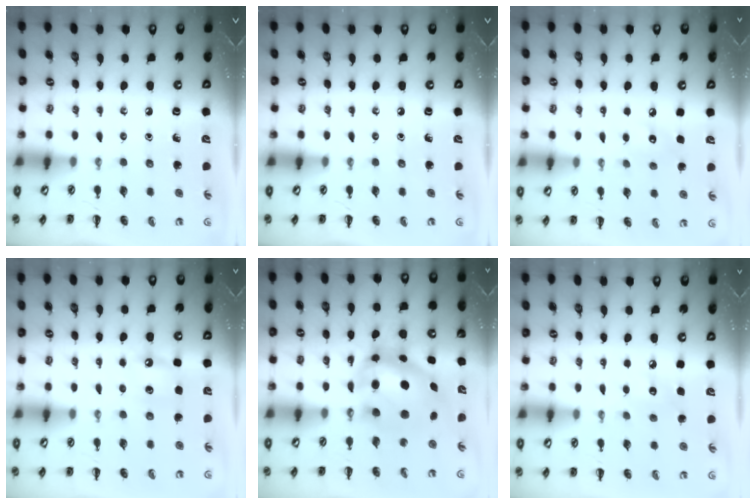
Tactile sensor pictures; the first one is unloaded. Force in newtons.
{"total": 0.0}
{"total": 5.9, "press": 5.7, "slide": 1.2}
{"total": 5.1, "press": 4.9, "slide": 1.4}
{"total": 7.9, "press": 7.7, "slide": 1.7}
{"total": 6.7, "press": 6.4, "slide": 1.9}